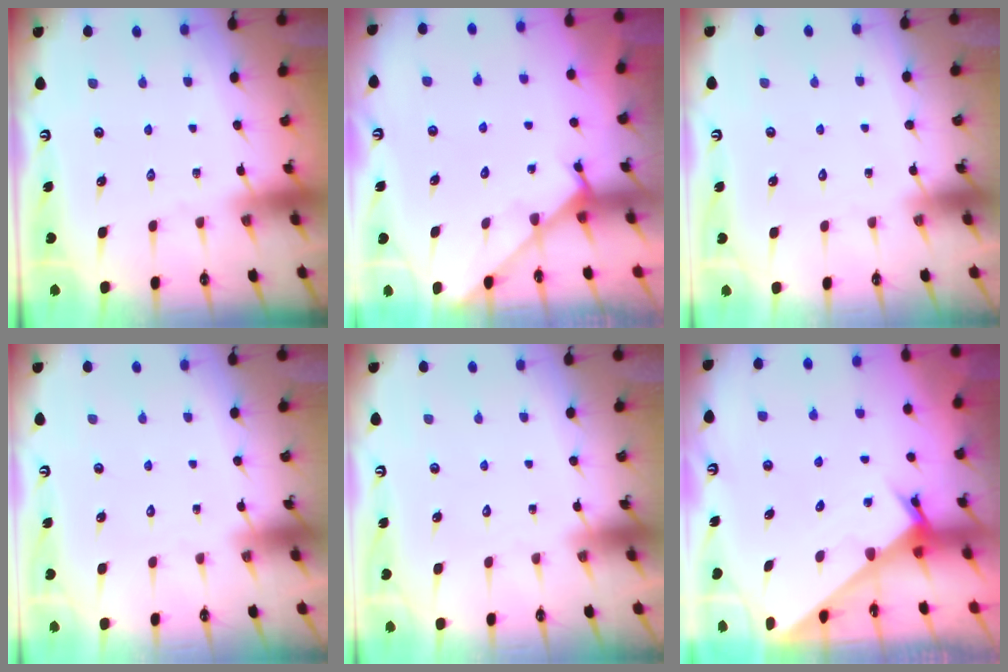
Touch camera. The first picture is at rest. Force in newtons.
{"total": 1.2, "press": 1.2, "slide": 0.1}
{"total": 1.6, "press": 1.6, "slide": 0.0}
{"total": 1.7, "press": 1.6, "slide": 0.1}
{"total": 1.5, "press": 1.5, "slide": 0.0}
{"total": 2.3, "press": 2.3, "slide": 0.1}